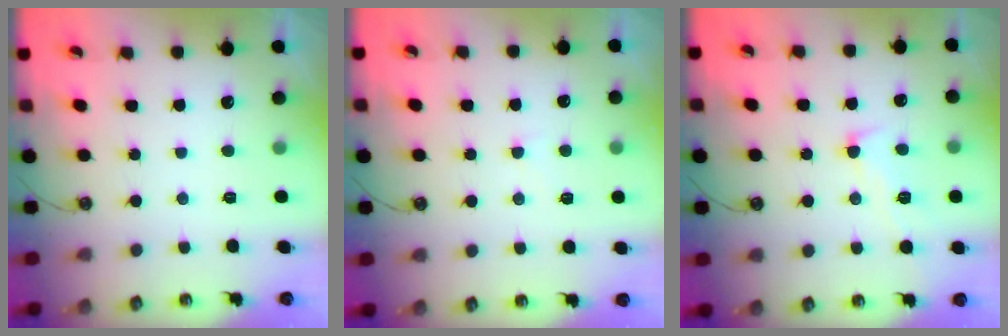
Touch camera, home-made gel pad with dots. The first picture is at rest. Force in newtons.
{"total": 4.4, "press": 4.3, "slide": 0.7}
{"total": 2.6, "press": 2.4, "slide": 1.0}